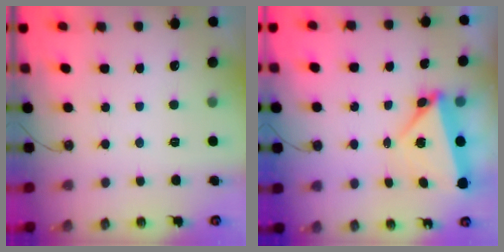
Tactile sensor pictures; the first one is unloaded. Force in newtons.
{"total": 5.5, "press": 5.5, "slide": 0.6}